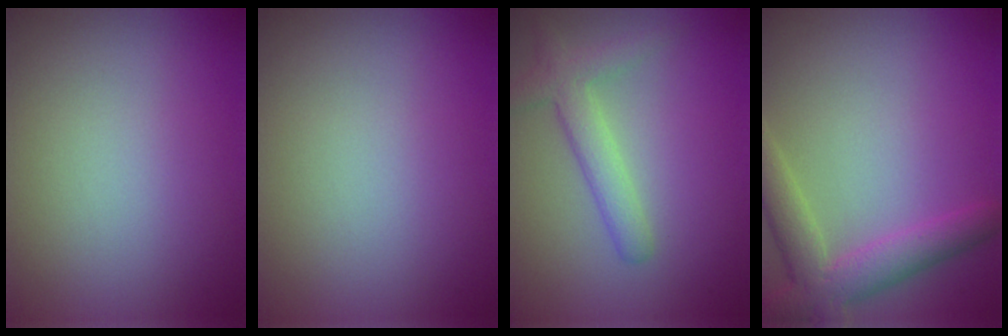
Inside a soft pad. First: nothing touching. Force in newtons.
{"total": 0.0}
{"total": 2.8, "press": 2.8, "slide": 0.1}
{"total": 4.7, "press": 4.7, "slide": 0.4}